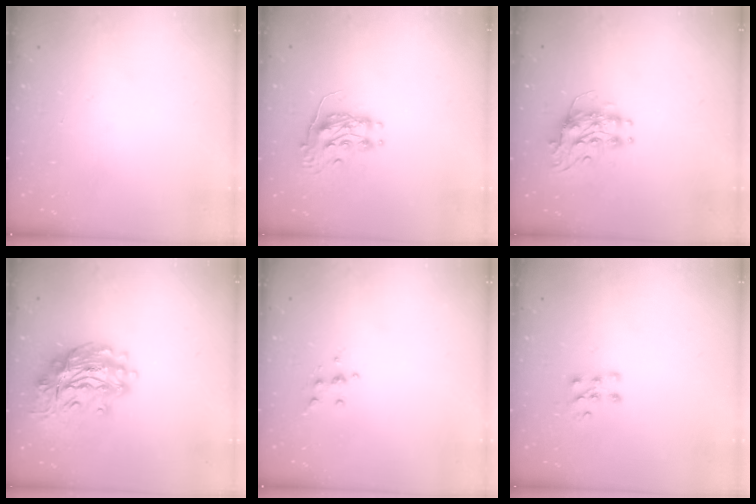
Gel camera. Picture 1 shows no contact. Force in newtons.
{"total": 8.6, "press": 8.6, "slide": 0.2}
{"total": 8.1, "press": 8.1, "slide": 0.2}
{"total": 16.8, "press": 16.7, "slide": 1.9}
{"total": 4.3, "press": 4.2, "slide": 1.1}
{"total": 6.0, "press": 6.0, "slide": 0.5}